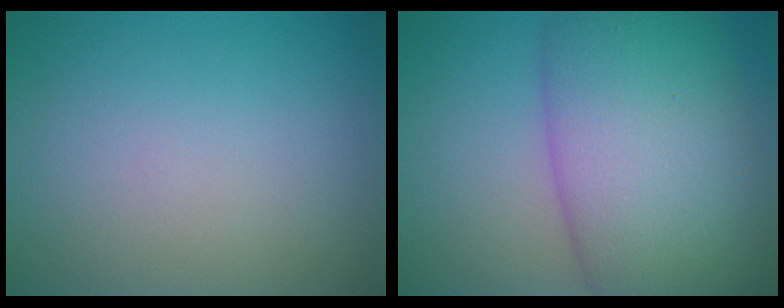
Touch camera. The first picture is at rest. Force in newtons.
{"total": 12.8, "press": 12.7, "slide": 0.5}